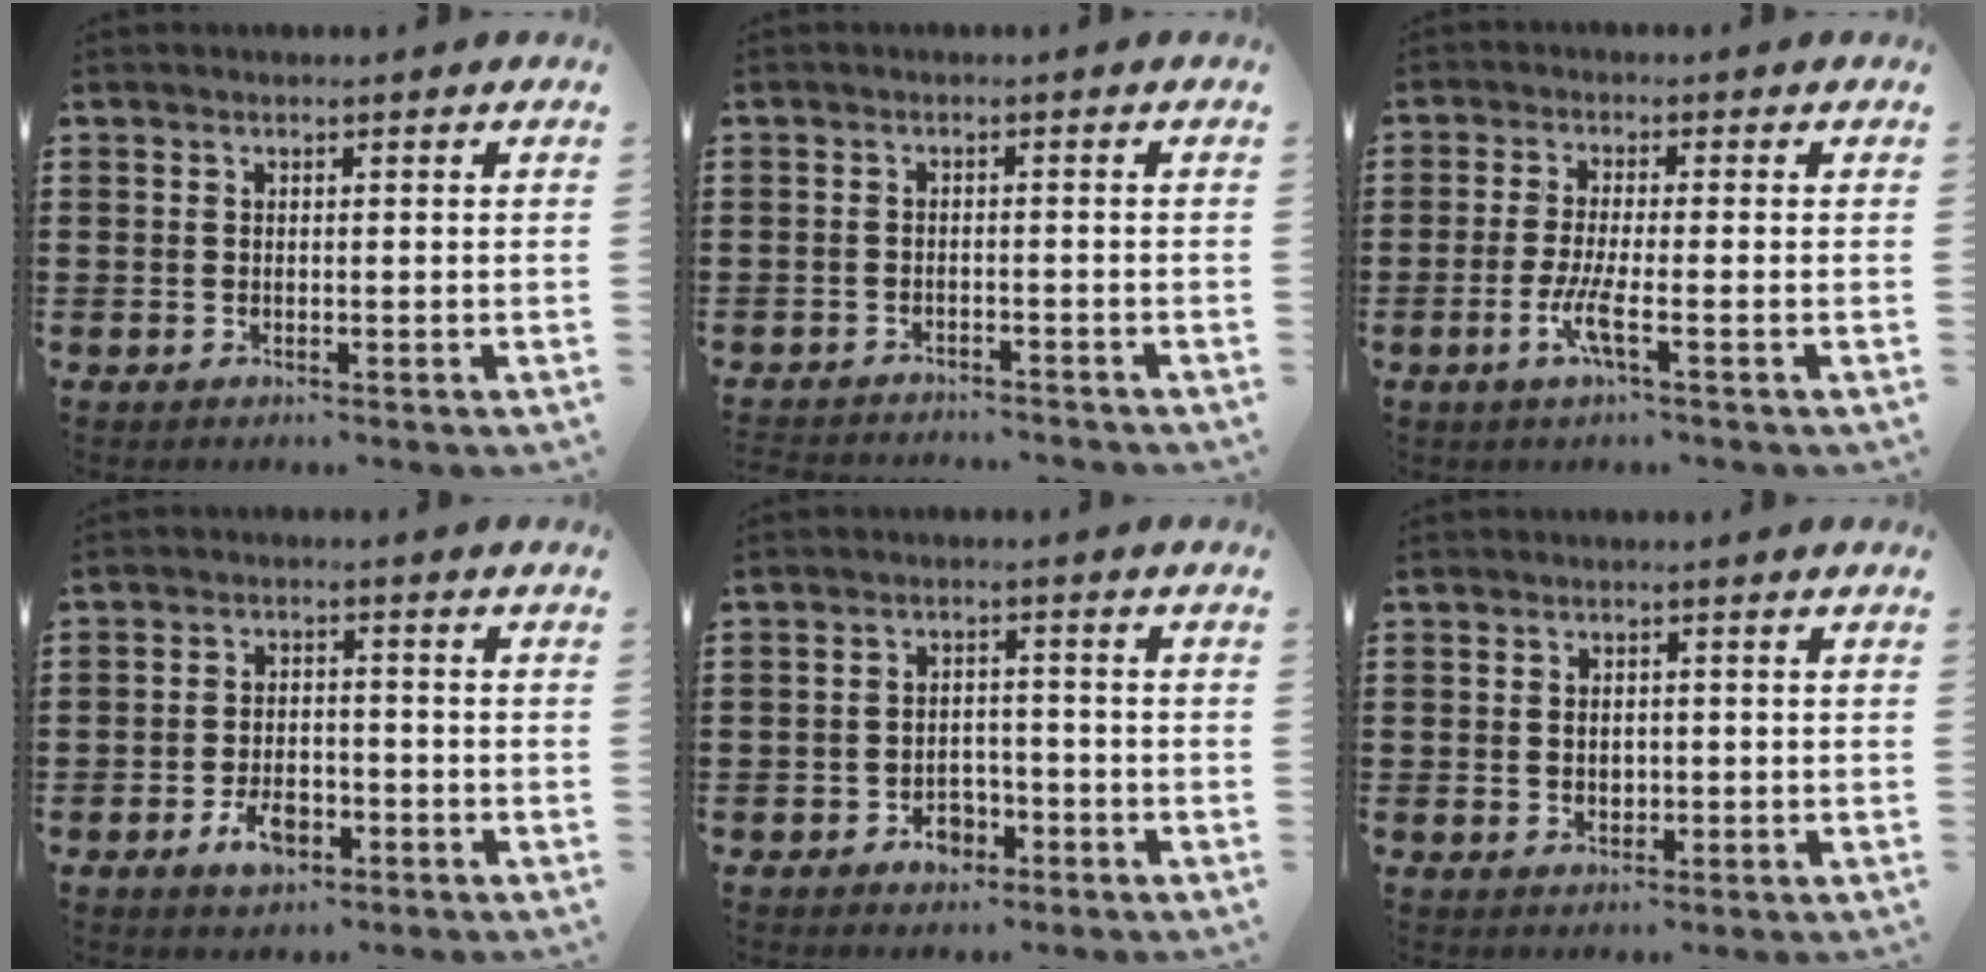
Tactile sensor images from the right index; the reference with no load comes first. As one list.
[{"total": 1.8, "force": [-1.8, 0.2, -0.1], "torque": [-0.004, 0.002, -0.040]}, {"total": 4.8, "force": [-1.9, 0.5, 4.3], "torque": [-0.094, -0.012, -0.040]}, {"total": 5.2, "force": [-2.6, 2.7, 3.6], "torque": [-0.072, 0.005, -0.048]}, {"total": 3.7, "force": [-2.3, 2.3, 1.7], "torque": [-0.033, 0.007, -0.045]}, {"total": 1.8, "force": [0.0, 1.5, 1.0], "torque": [-0.022, 0.008, -0.002]}]